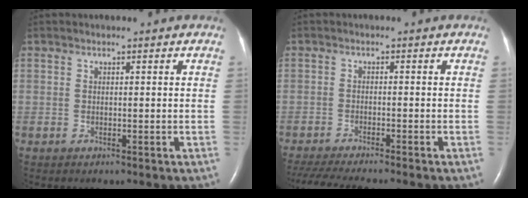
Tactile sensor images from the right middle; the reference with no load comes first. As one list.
[{"total": 10.1, "force": [-9.0, -0.1, 4.7], "torque": [-0.071, -0.018, -0.144]}]